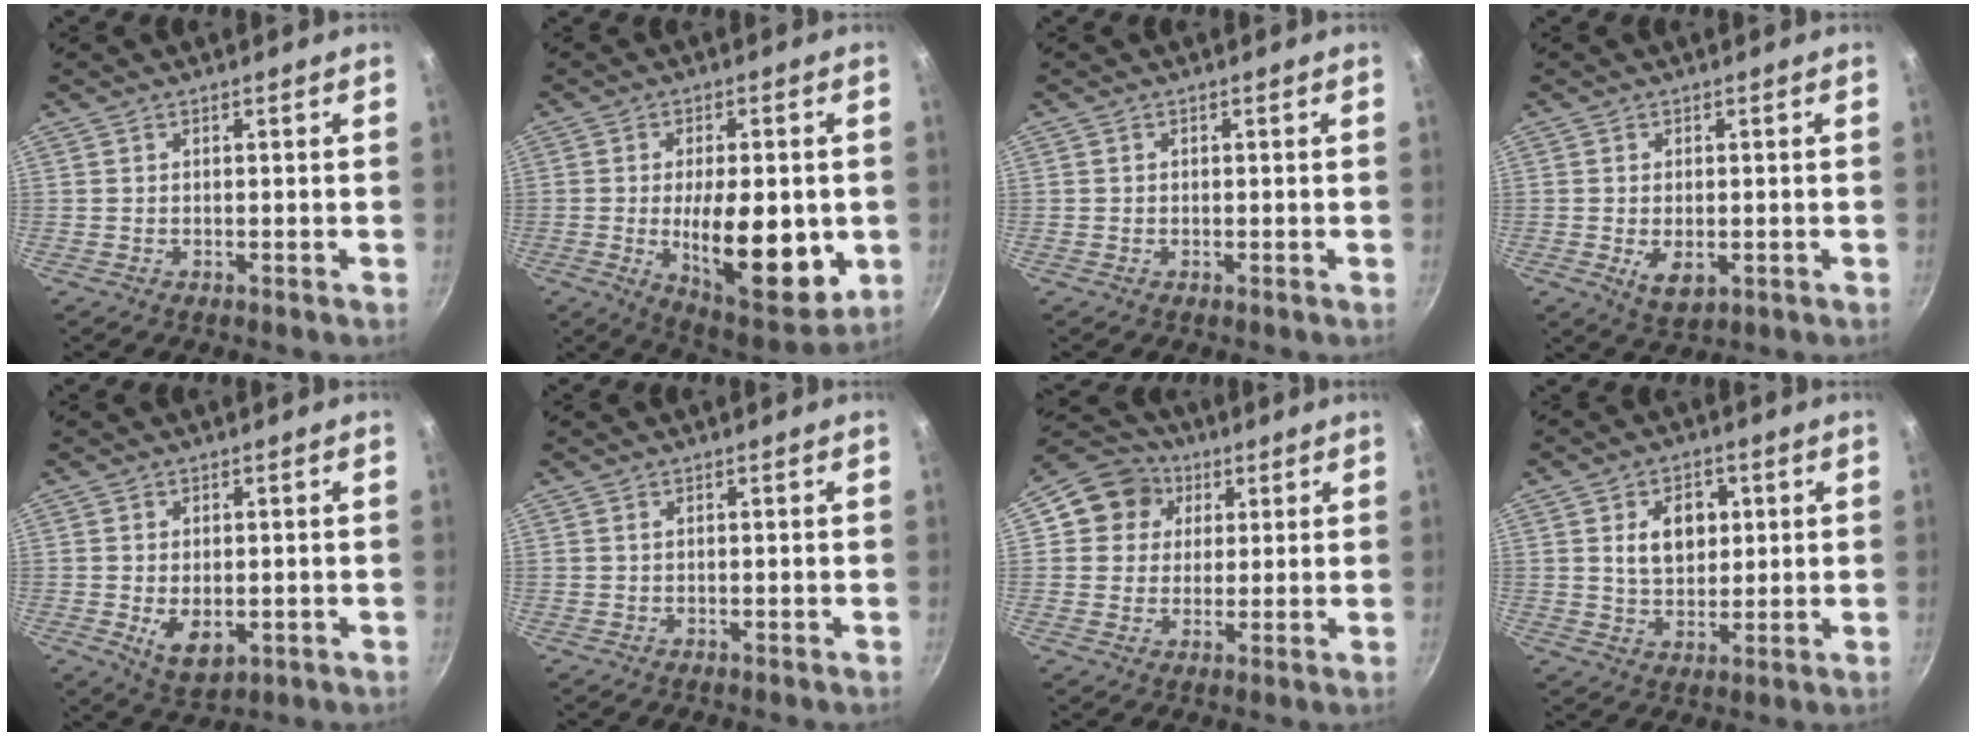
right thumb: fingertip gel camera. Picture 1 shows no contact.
{"total": 18.4, "force": [-2.5, 7.8, 16.5], "torque": [-0.218, -0.016, -0.027]}
{"total": 0.0}
{"total": 4.9, "force": [-1.1, 2.9, 3.9], "torque": [-0.061, -0.009, -0.007]}
{"total": 6.5, "force": [-1.0, 4.0, 5.1], "torque": [-0.076, -0.015, -0.003]}
{"total": 0.0}
{"total": 9.6, "force": [3.0, 8.6, 3.0], "torque": [-0.016, 0.012, 0.036]}
{"total": 8.5, "force": [2.0, 6.0, 5.6], "torque": [-0.065, -0.005, 0.034]}